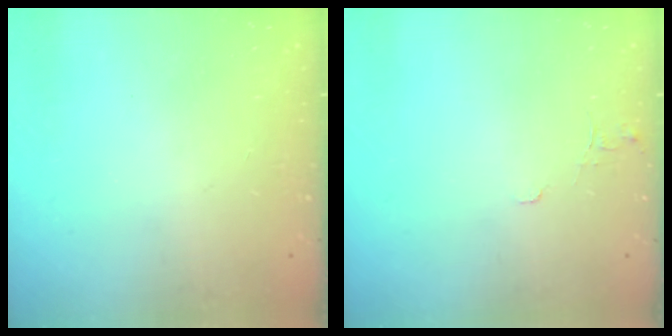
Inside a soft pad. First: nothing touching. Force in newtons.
{"total": 5.3, "press": 5.3, "slide": 0.4}